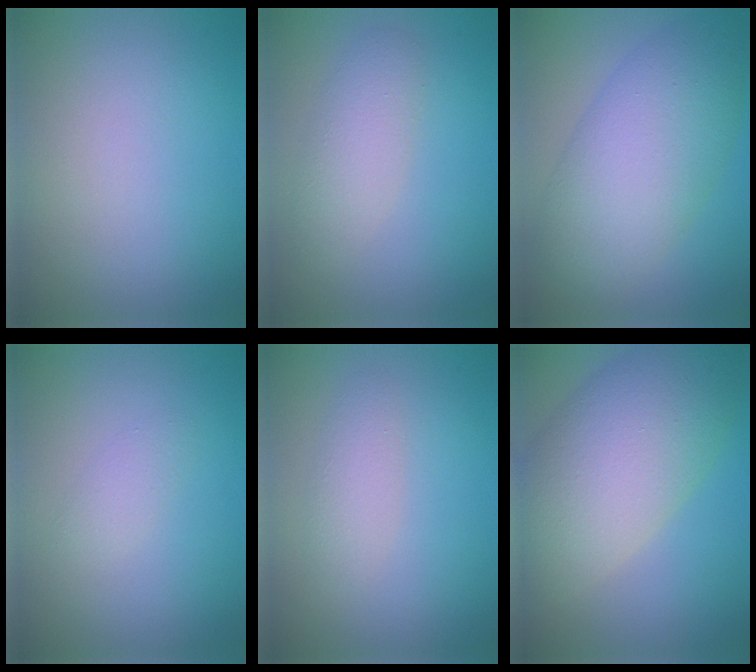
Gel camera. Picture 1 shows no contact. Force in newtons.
{"total": 2.8, "press": 2.7, "slide": 0.3}
{"total": 8.8, "press": 8.8, "slide": 0.1}
{"total": 1.1, "press": 1.1, "slide": 0.1}
{"total": 1.8, "press": 1.8, "slide": 0.0}
{"total": 10.1, "press": 10.1, "slide": 0.9}